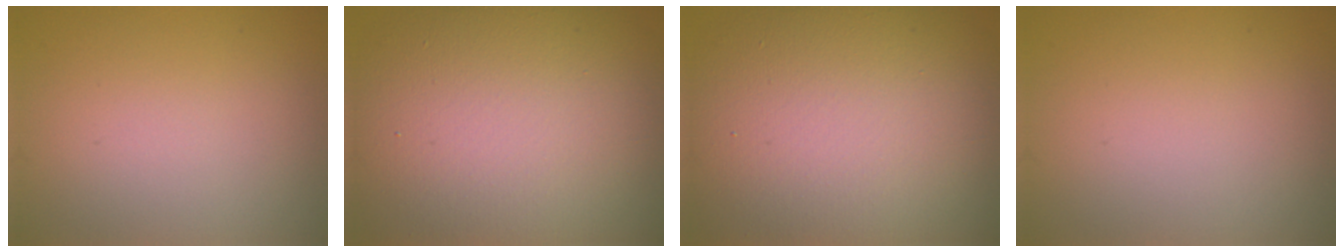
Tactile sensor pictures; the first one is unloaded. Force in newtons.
{"total": 17.2, "press": 17.2, "slide": 1.3}
{"total": 17.2, "press": 17.2, "slide": 1.3}
{"total": 0.0}